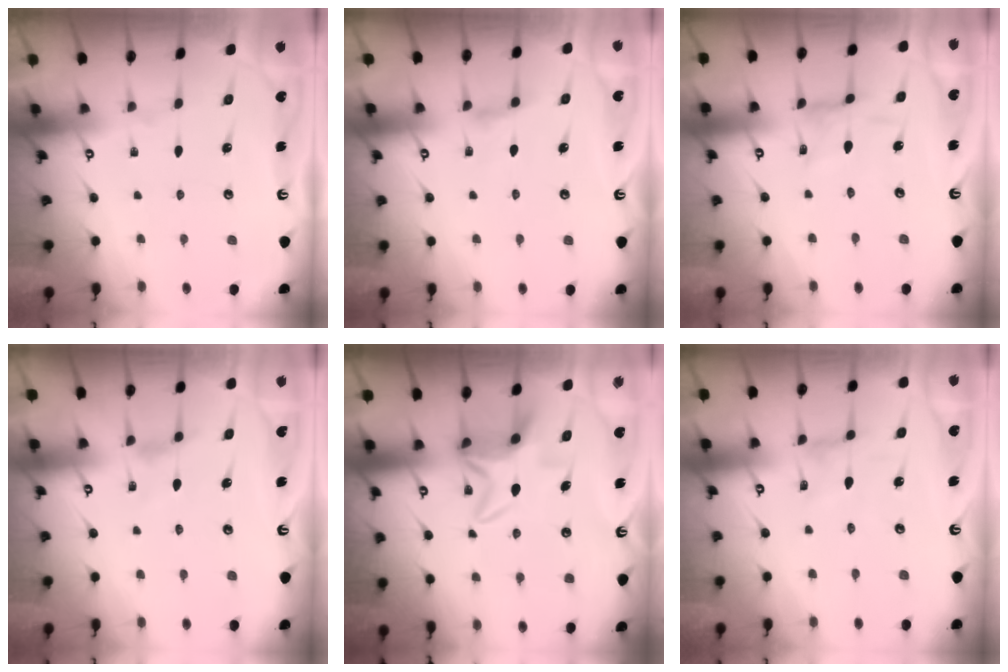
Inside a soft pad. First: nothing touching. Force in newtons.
{"total": 2.8, "press": 2.7, "slide": 0.6}
{"total": 1.7, "press": 1.6, "slide": 0.4}
{"total": 2.4, "press": 2.3, "slide": 0.4}
{"total": 6.1, "press": 6.0, "slide": 1.0}
{"total": 0.0}